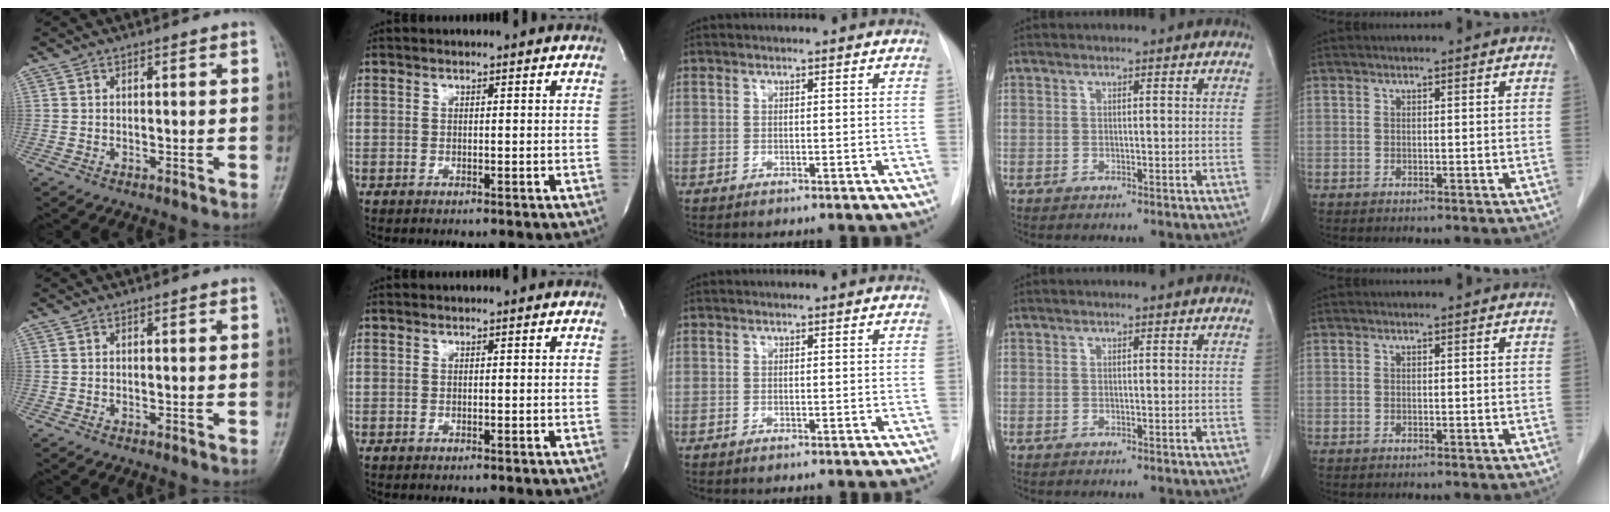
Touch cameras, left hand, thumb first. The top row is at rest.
{}